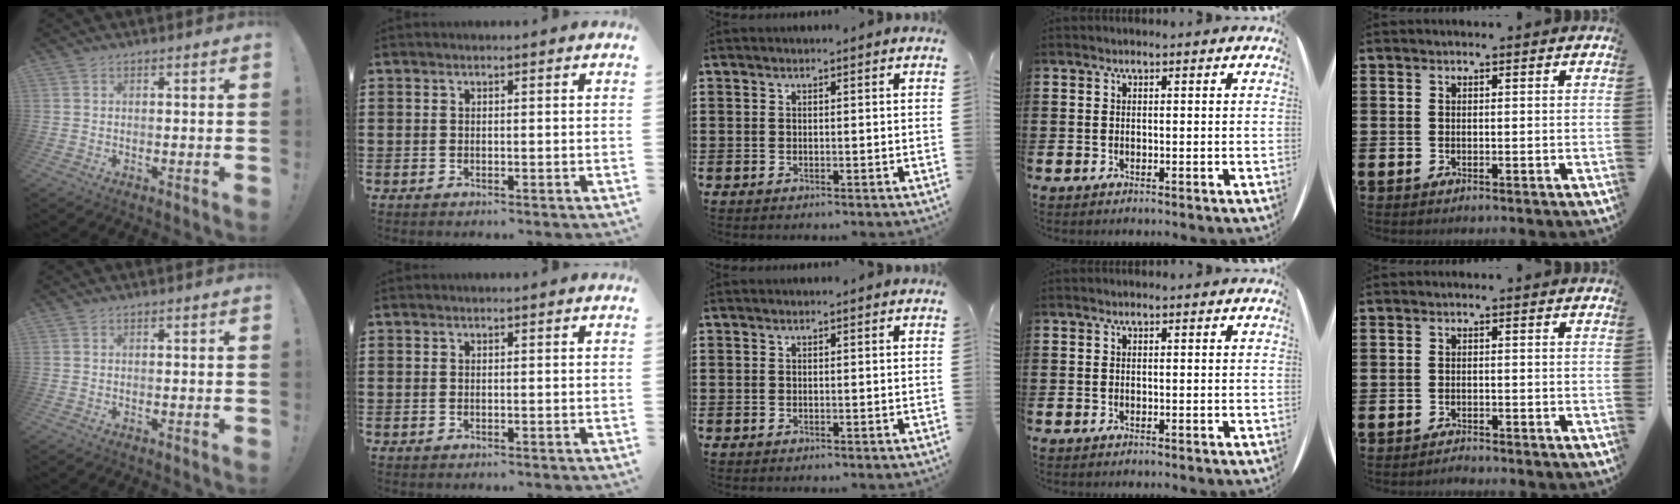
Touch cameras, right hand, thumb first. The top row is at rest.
{"little": {"total": 0.7, "force": [-0.7, 0.0, -0.2], "torque": [0.008, -0.006, -0.016]}}